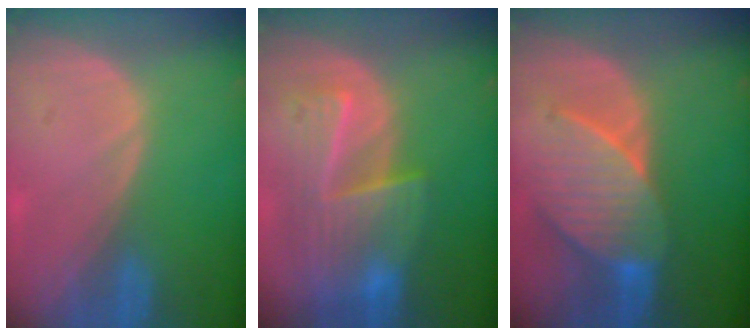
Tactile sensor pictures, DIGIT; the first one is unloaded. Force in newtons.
{"total": 8.9, "press": 8.3, "slide": 3.3}
{"total": 8.1, "press": 8.0, "slide": 0.9}